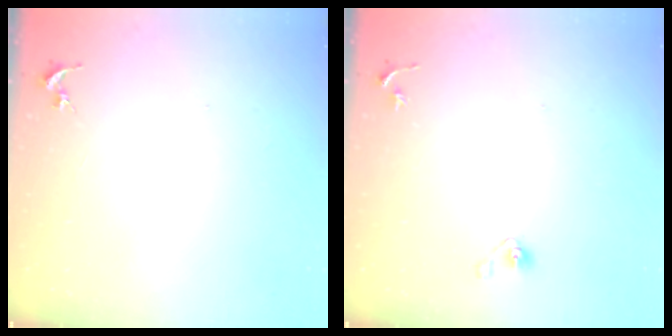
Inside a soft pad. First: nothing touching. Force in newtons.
{"total": 3.9, "press": 3.4, "slide": 1.9}